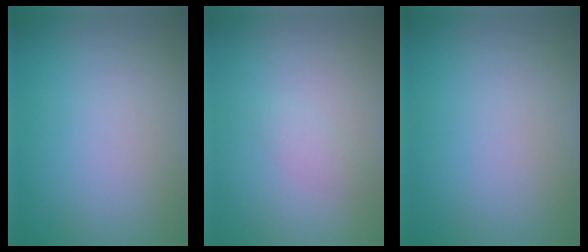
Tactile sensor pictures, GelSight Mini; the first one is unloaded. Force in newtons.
{"total": 1.0, "press": 1.0, "slide": 0.0}
{"total": 0.0}